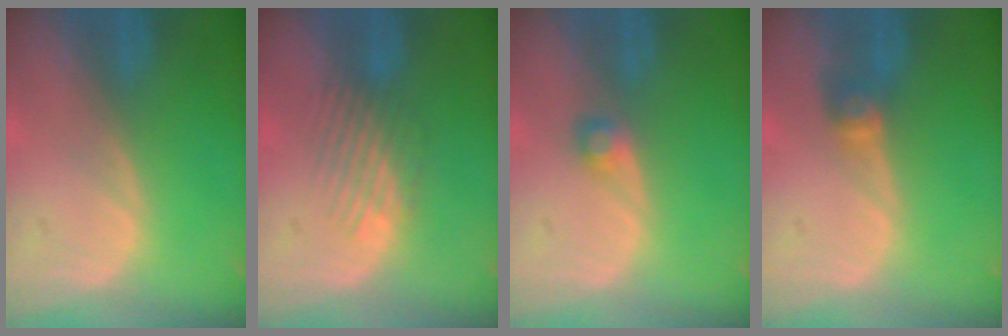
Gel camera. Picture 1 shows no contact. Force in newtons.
{"total": 4.1, "press": 3.6, "slide": 1.9}
{"total": 1.8, "press": 1.7, "slide": 0.3}
{"total": 2.7, "press": 2.6, "slide": 0.5}